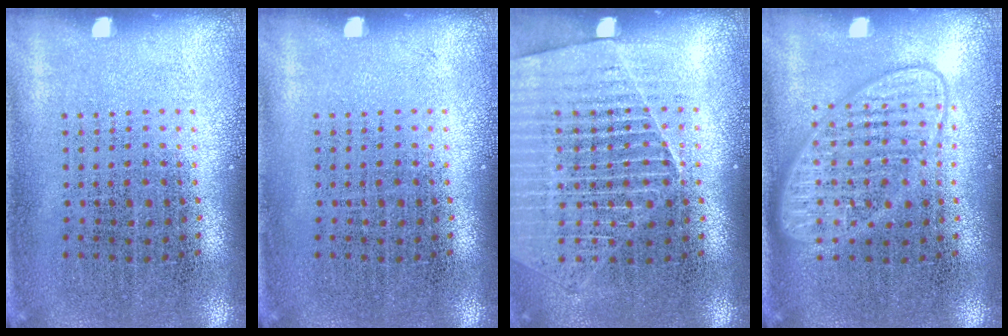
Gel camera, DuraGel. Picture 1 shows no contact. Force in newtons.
{"total": 0.0}
{"total": 1.3, "press": 1.3, "slide": 0.2}
{"total": 2.1, "press": 2.1, "slide": 0.3}